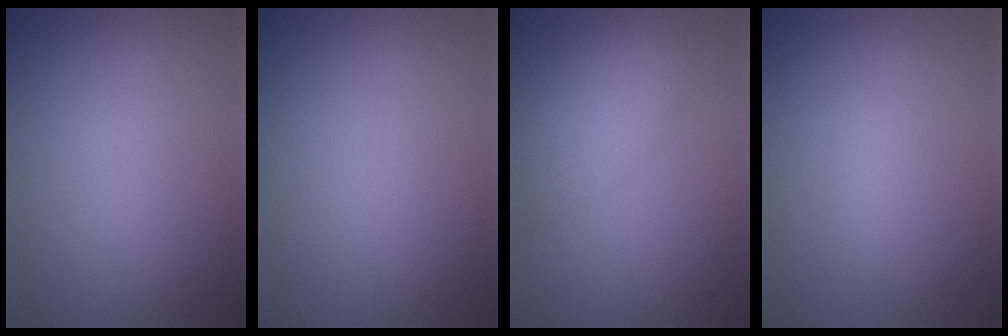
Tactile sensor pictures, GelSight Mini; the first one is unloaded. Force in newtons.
{"total": 0.0}
{"total": 4.7, "press": 4.7, "slide": 0.2}
{"total": 0.6, "press": 0.6, "slide": 0.0}